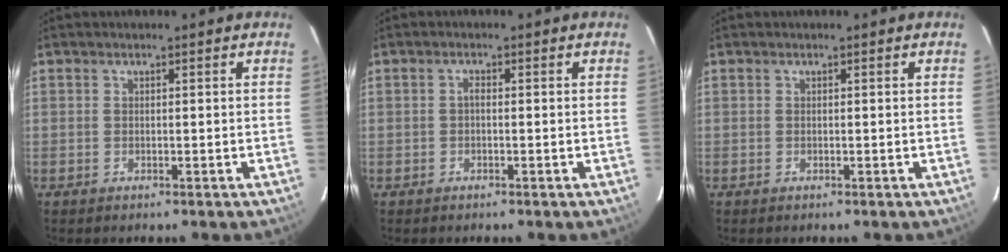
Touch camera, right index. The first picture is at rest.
{"total": 0.8, "force": [-0.2, 0.4, 0.7], "torque": [-0.012, 0.006, -0.006]}
{"total": 0.0}